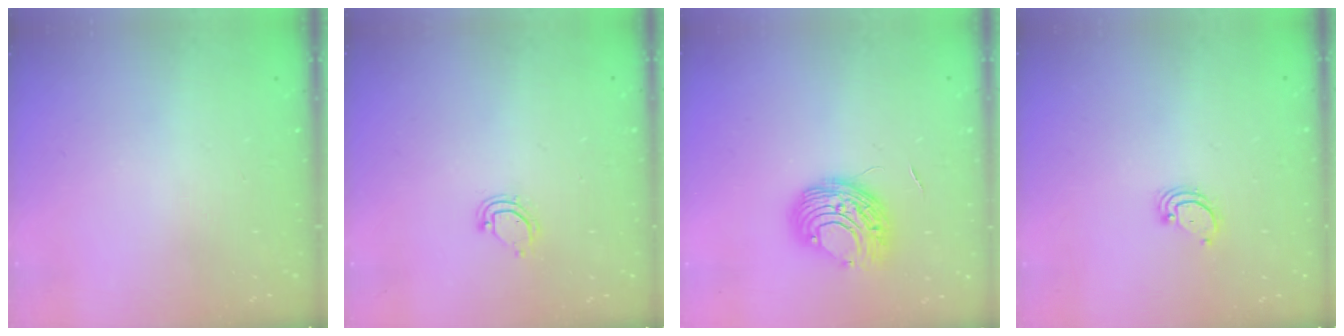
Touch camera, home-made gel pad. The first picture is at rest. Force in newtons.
{"total": 4.3, "press": 4.3, "slide": 0.3}
{"total": 8.8, "press": 8.8, "slide": 0.6}
{"total": 2.3, "press": 2.3, "slide": 0.2}